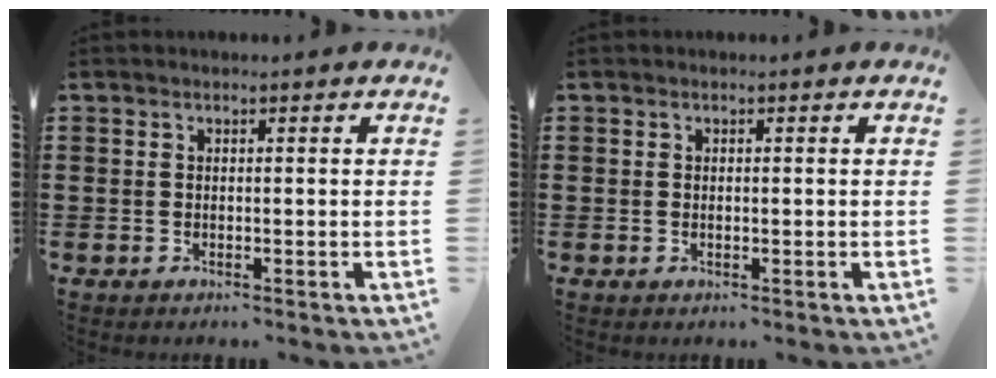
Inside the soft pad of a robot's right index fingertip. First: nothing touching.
{"total": 0.0}